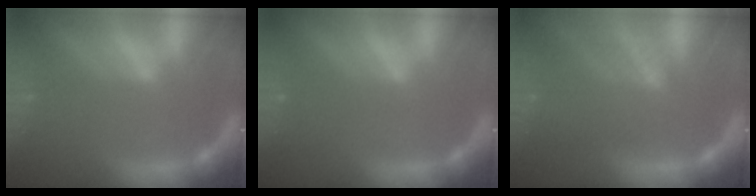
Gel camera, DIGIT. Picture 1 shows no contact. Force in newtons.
{"total": 0.0}
{"total": 6.6}